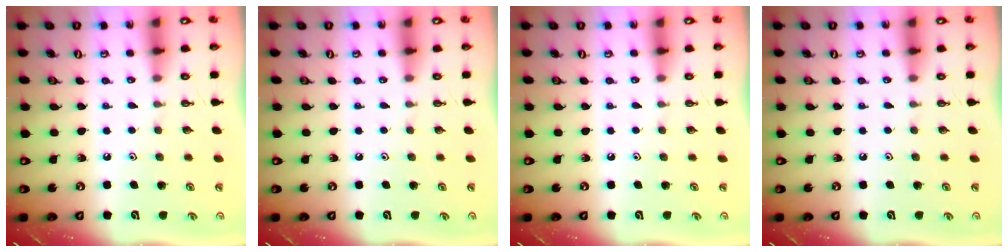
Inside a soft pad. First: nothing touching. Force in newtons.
{"total": 0.0}
{"total": 0.0}
{"total": 0.0}